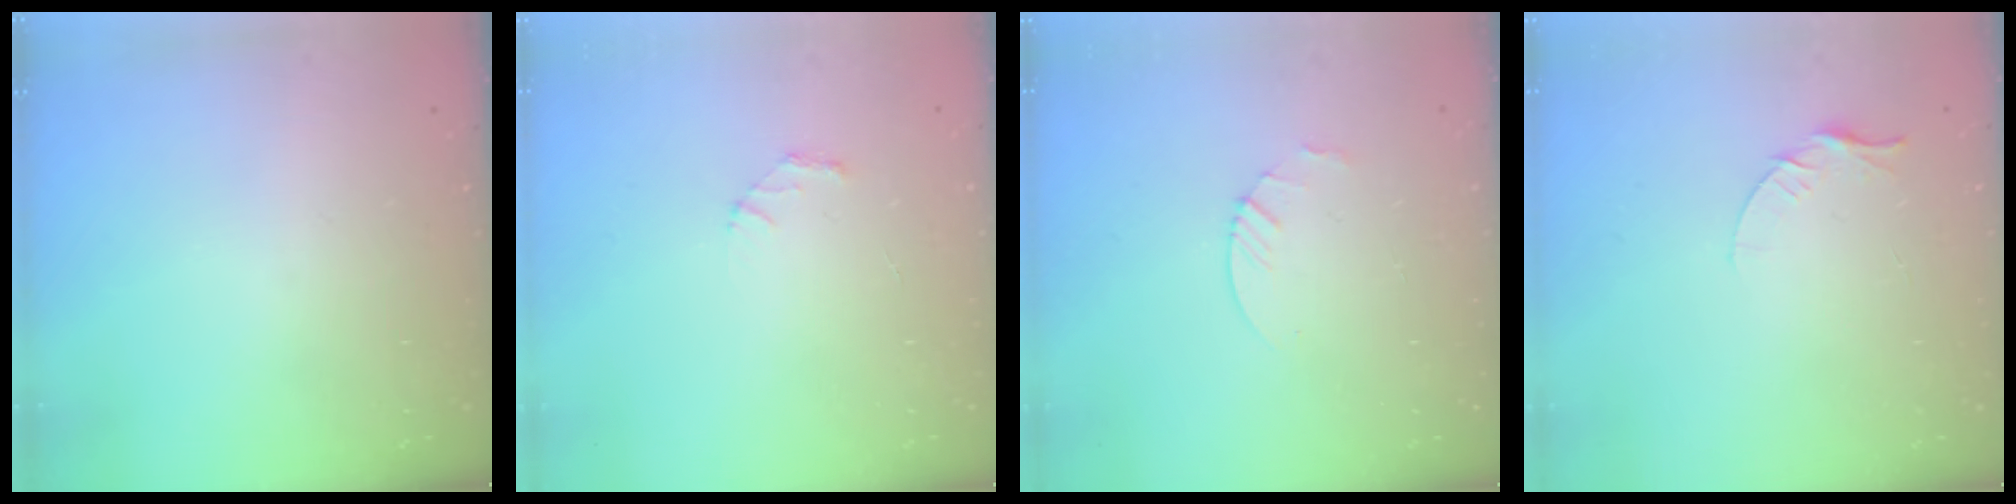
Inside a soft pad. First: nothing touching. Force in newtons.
{"total": 2.1, "press": 2.1, "slide": 0.2}
{"total": 3.0, "press": 2.9, "slide": 0.3}
{"total": 4.4, "press": 4.4, "slide": 0.5}